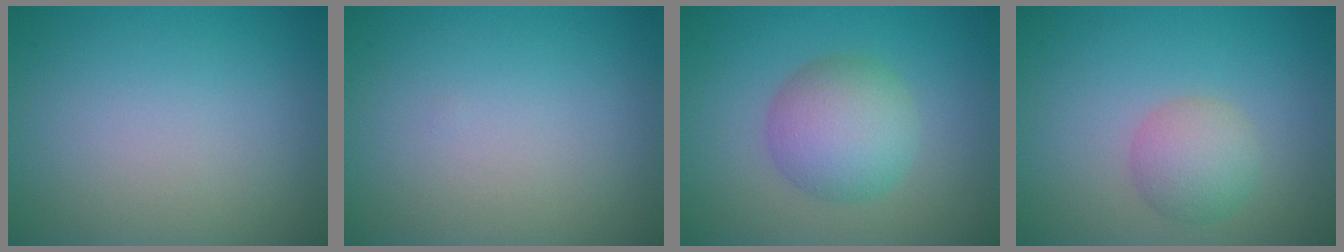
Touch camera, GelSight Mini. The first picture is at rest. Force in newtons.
{"total": 0.0}
{"total": 5.2, "press": 5.2, "slide": 0.0}
{"total": 2.9, "press": 2.9, "slide": 0.1}